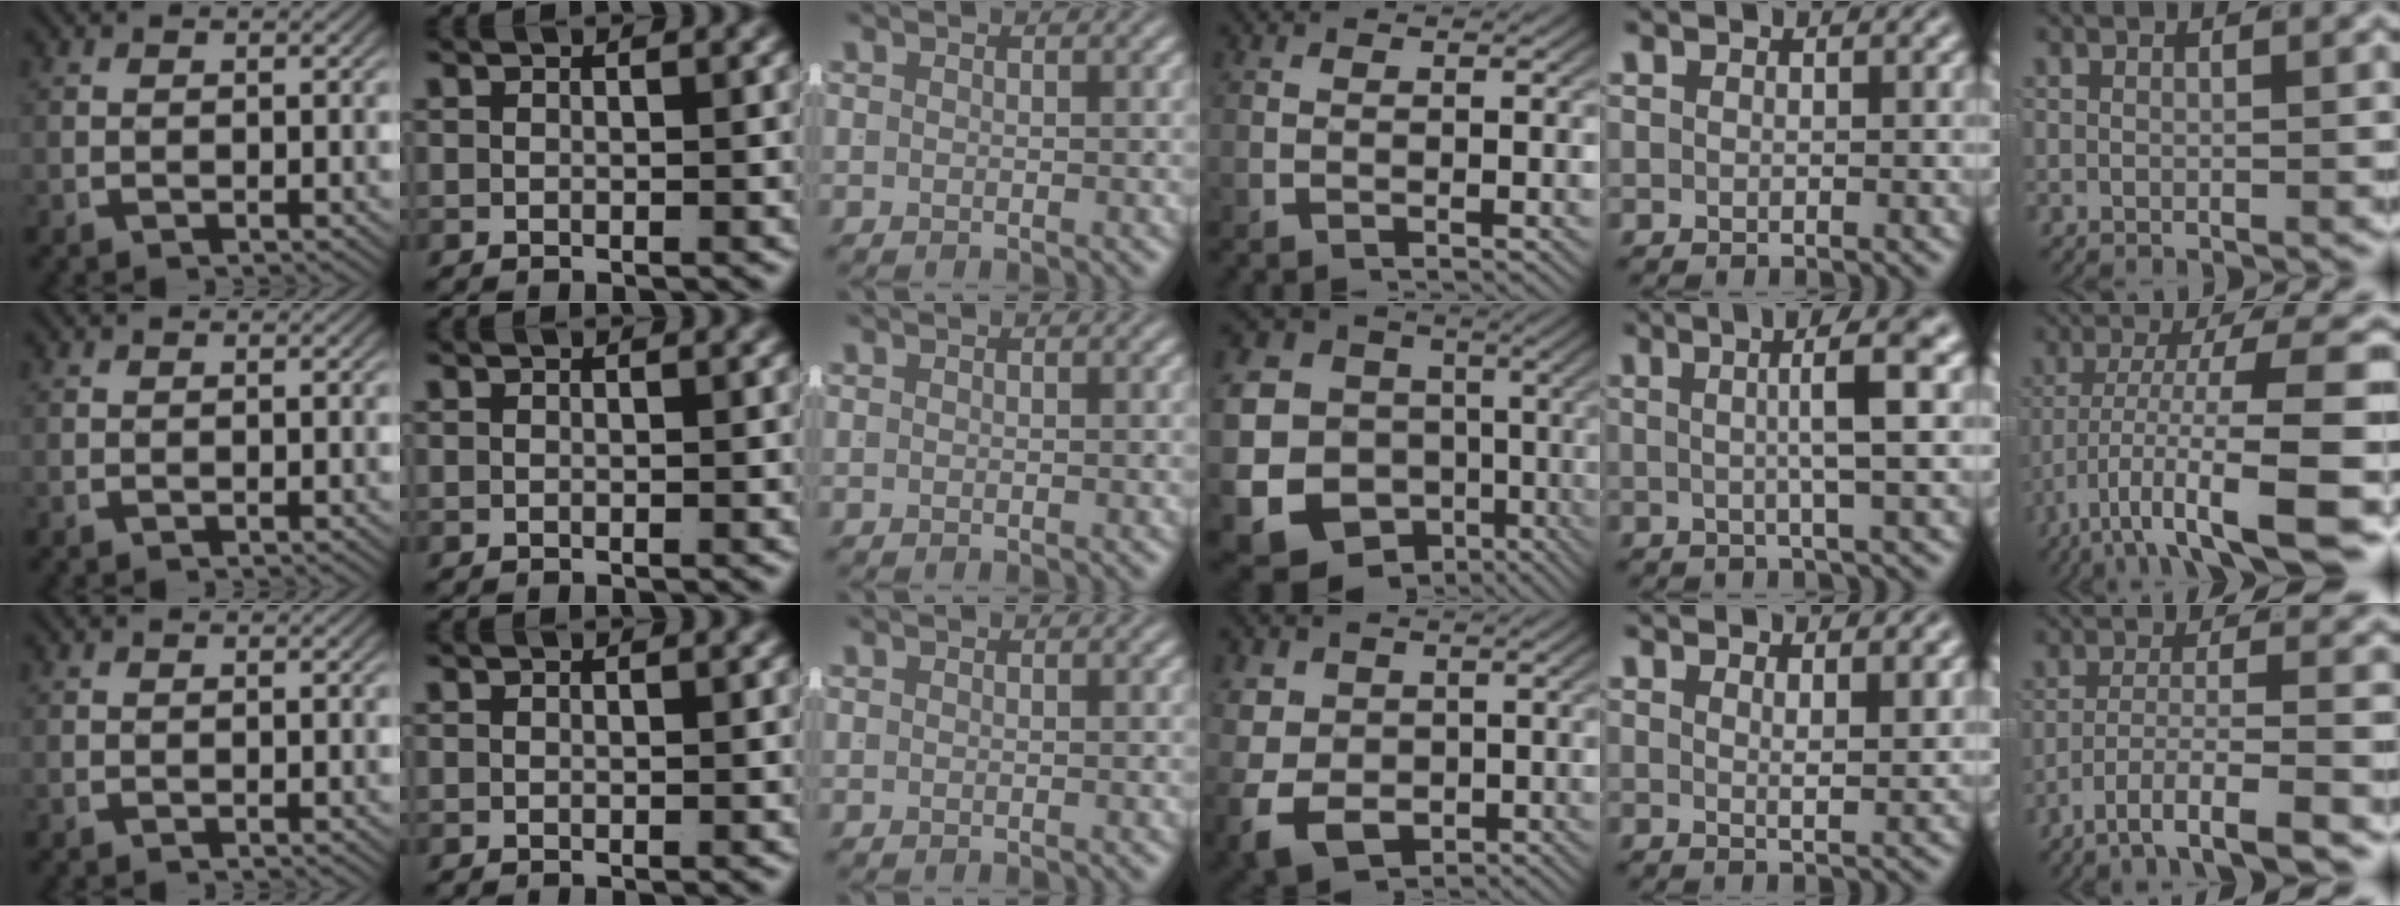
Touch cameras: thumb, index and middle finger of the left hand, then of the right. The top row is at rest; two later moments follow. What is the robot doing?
{"motion": "lift_and_place", "object": "shorts"}